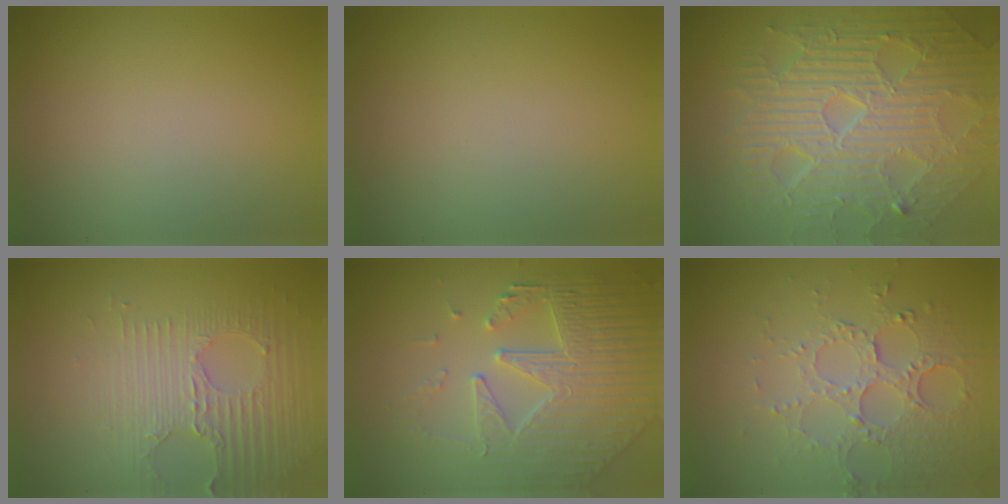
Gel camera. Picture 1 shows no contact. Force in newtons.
{"total": 0.0}
{"total": 10.7, "press": 7.0, "slide": 8.1}
{"total": 3.5, "press": 3.4, "slide": 0.9}
{"total": 6.3, "press": 5.3, "slide": 3.5}
{"total": 5.4, "press": 3.9, "slide": 3.7}